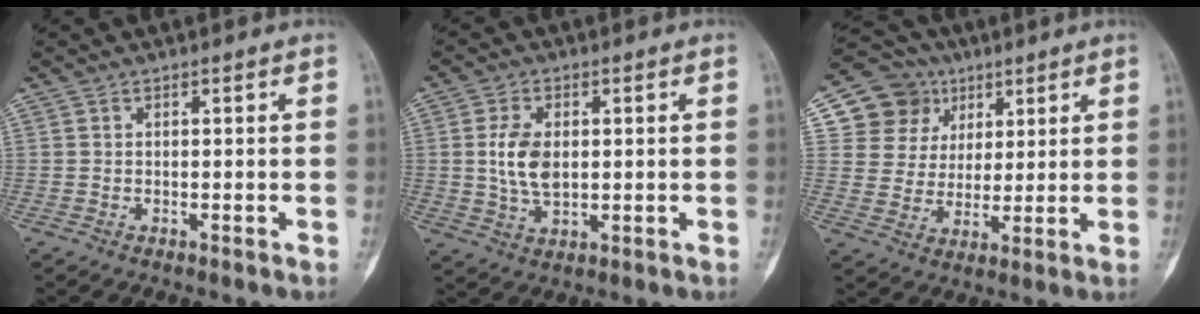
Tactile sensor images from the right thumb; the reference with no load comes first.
{"total": 7.4, "force": [0.7, 4.4, 5.9], "torque": [-0.109, -0.005, 0.016]}
{"total": 11.9, "force": [5.3, 10.4, 2.1], "torque": [0.004, -0.009, 0.096]}